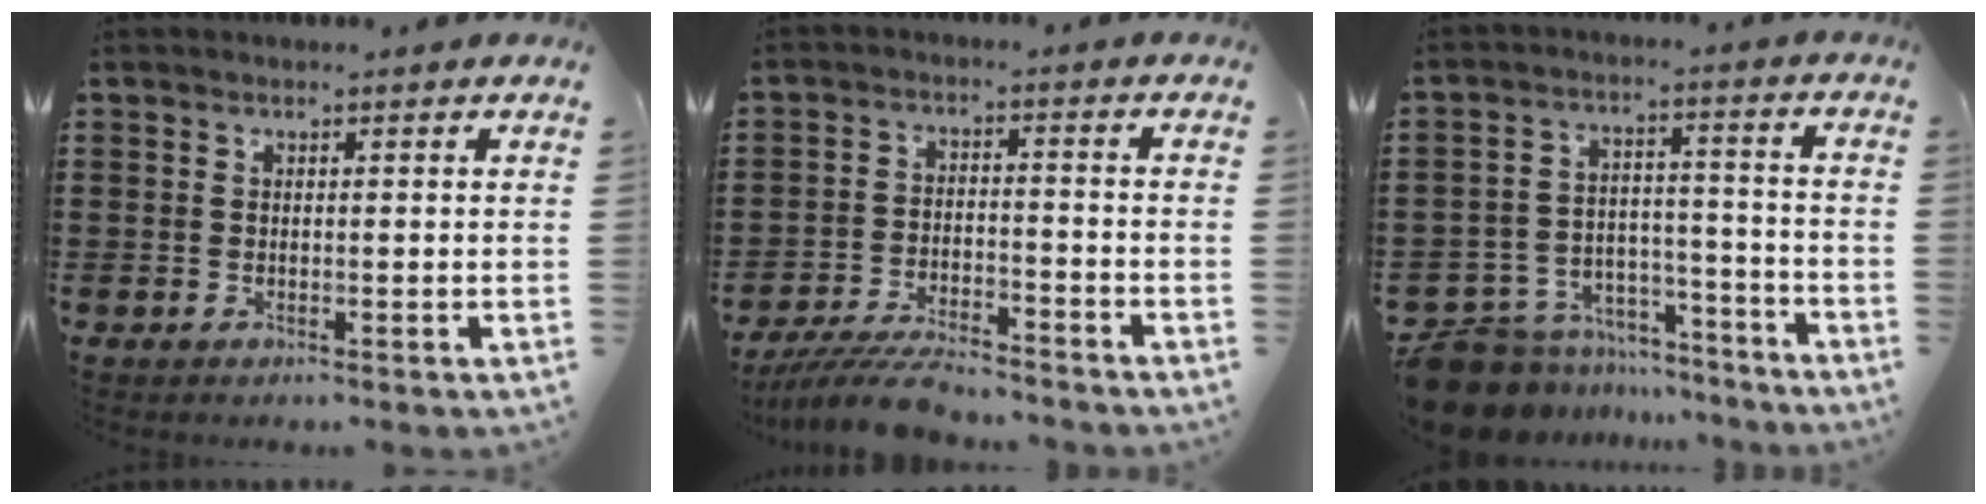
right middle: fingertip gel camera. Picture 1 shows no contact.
{"total": 6.6, "force": [-6.2, 0.7, 2.1], "torque": [-0.042, 0.002, -0.119]}
{"total": 8.8, "force": [-8.3, 2.9, 0.6], "torque": [-0.034, 0.018, -0.166]}